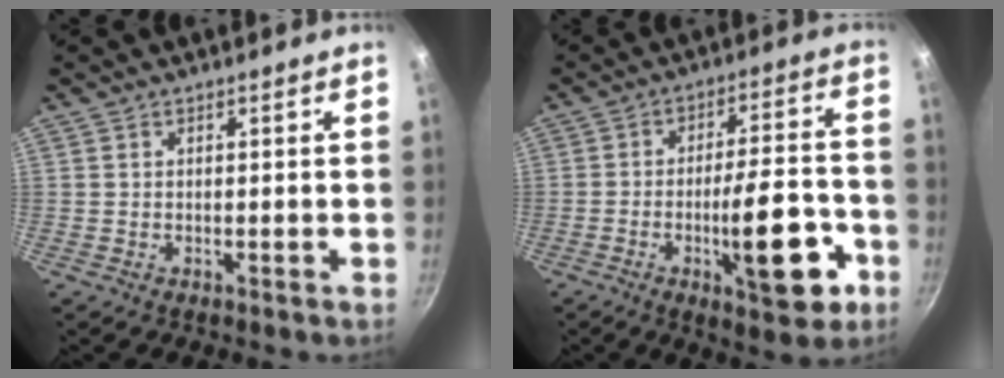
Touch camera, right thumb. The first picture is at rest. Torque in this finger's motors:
{"motor_torque": [3.45, 1.52, 1.65, -1.12, 0.35]}